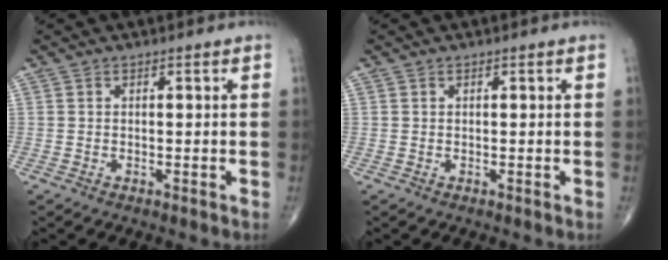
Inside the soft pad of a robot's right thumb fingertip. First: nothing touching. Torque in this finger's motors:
{"motor_torque": [0.00, 0.00, 0.00, 0.00, 0.00]}